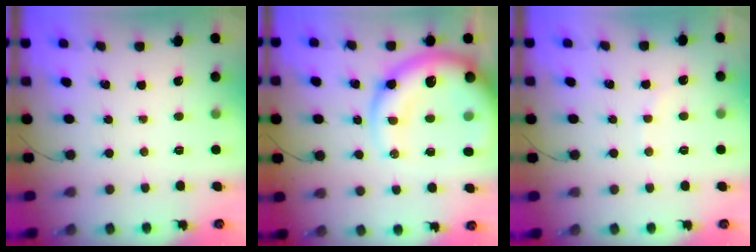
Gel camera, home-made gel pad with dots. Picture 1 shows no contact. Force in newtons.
{"total": 19.8, "press": 19.1, "slide": 5.0}
{"total": 2.8, "press": 2.7, "slide": 0.7}